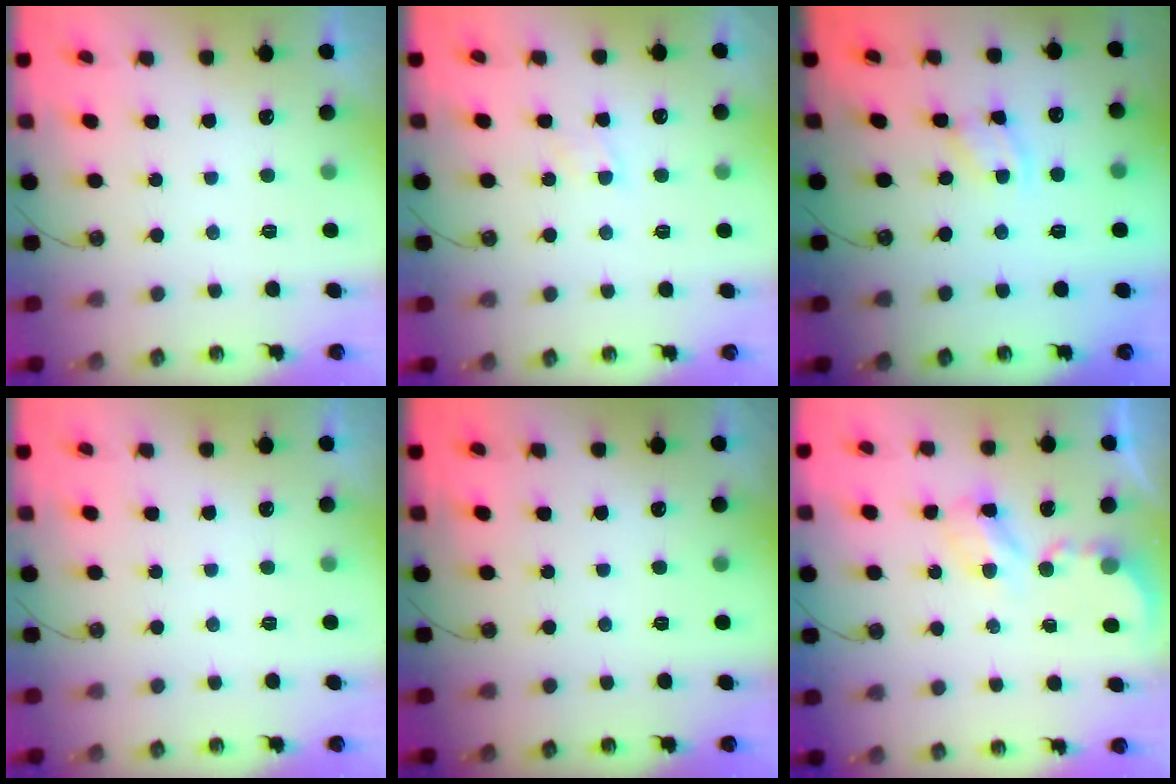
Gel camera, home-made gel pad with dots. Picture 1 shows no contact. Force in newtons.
{"total": 3.2, "press": 3.2, "slide": 0.4}
{"total": 2.5, "press": 2.5, "slide": 0.1}
{"total": 0.0}
{"total": 0.0}
{"total": 4.4, "press": 4.3, "slide": 0.7}